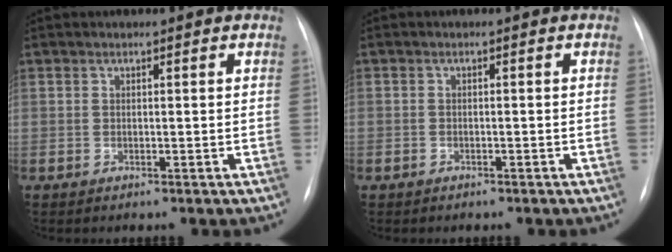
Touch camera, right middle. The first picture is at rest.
{"total": 1.0, "force": [-0.7, 0.7, 0.1], "torque": [-0.009, 0.004, -0.010]}